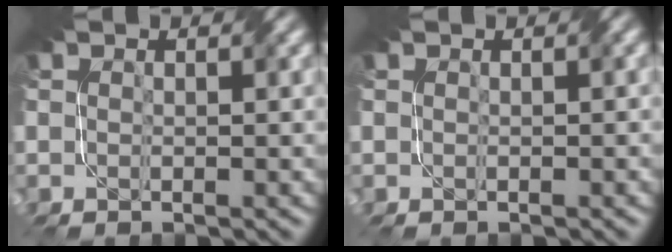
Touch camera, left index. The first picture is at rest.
{"total": 0.0}